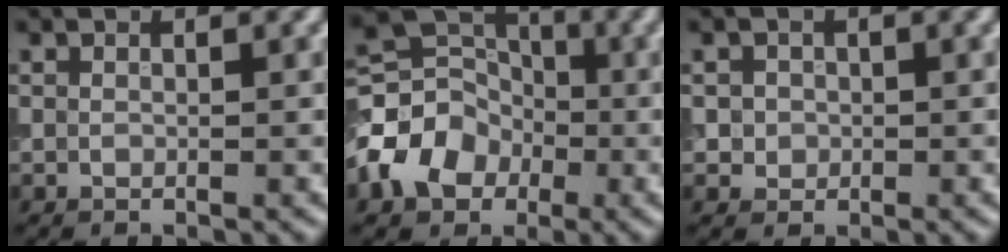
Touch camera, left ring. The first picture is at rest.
{"total": 6.9, "force": [-2.2, 5.5, 3.6], "torque": [-0.062, 0.005, -0.057]}
{"total": 1.7, "force": [0.2, 1.6, 0.5], "torque": [0.004, -0.002, 0.010]}